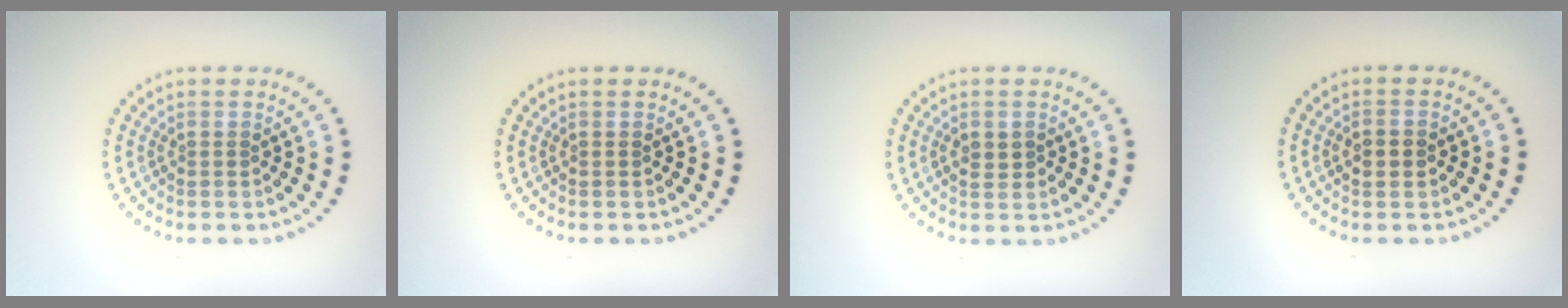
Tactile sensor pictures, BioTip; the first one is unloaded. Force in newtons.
{"total": 0.0}
{"total": 1.3, "press": 1.3, "slide": 0.0}
{"total": 2.2, "press": 2.2, "slide": 0.2}